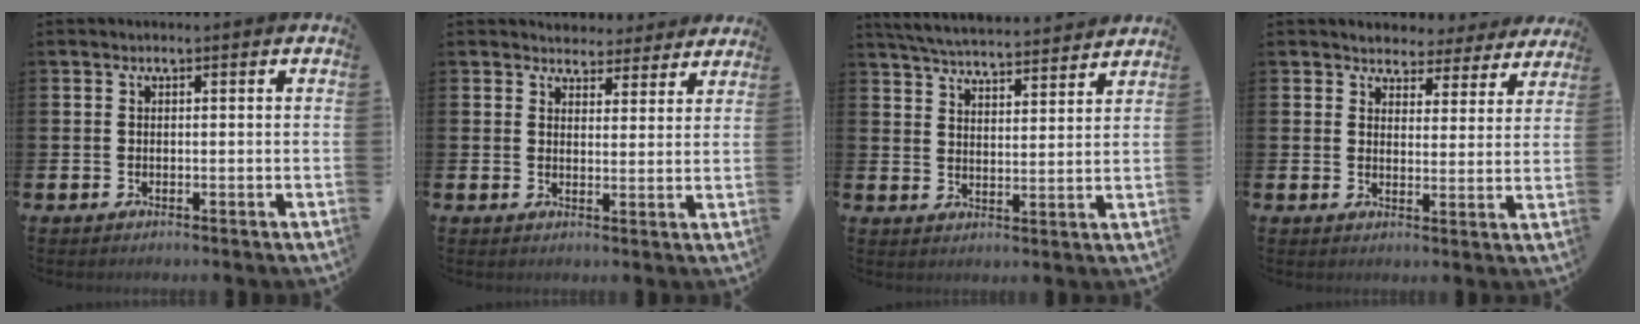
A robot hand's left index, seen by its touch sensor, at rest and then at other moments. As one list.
[{"total": 4.2, "force": [3.9, 1.4, -0.2], "torque": [-0.004, -0.026, 0.071]}, {"total": 5.6, "force": [5.5, 0.3, 0.8], "torque": [-0.042, -0.037, 0.098]}, {"total": 3.8, "force": [3.6, 1.4, 0.0], "torque": [-0.019, -0.024, 0.062]}]